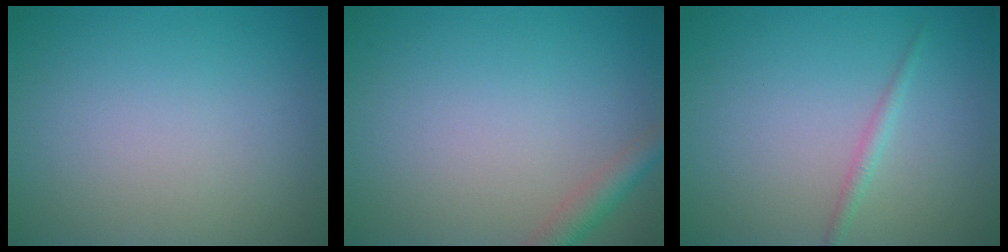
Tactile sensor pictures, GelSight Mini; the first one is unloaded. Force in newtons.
{"total": 2.3, "press": 2.3, "slide": 0.1}
{"total": 1.1, "press": 1.1, "slide": 0.0}